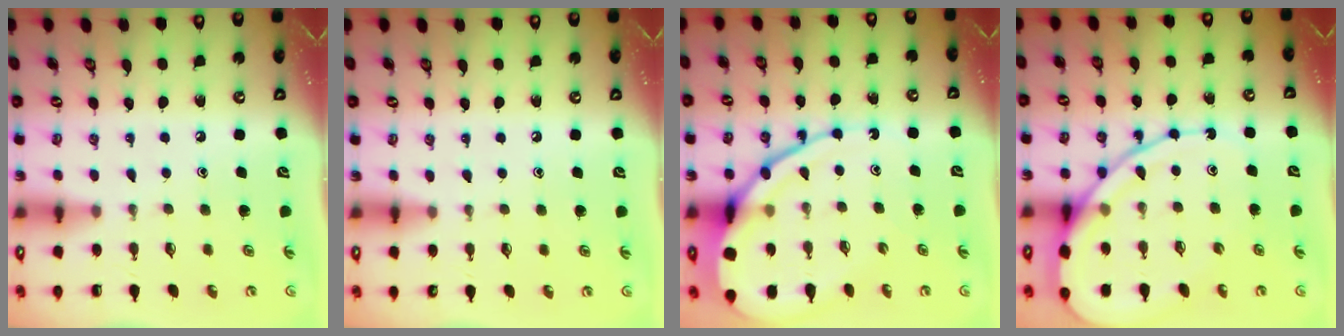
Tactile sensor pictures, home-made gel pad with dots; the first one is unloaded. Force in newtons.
{"total": 3.6, "press": 3.6, "slide": 0.6}
{"total": 15.3, "press": 15.2, "slide": 1.6}
{"total": 15.4, "press": 15.3, "slide": 1.3}